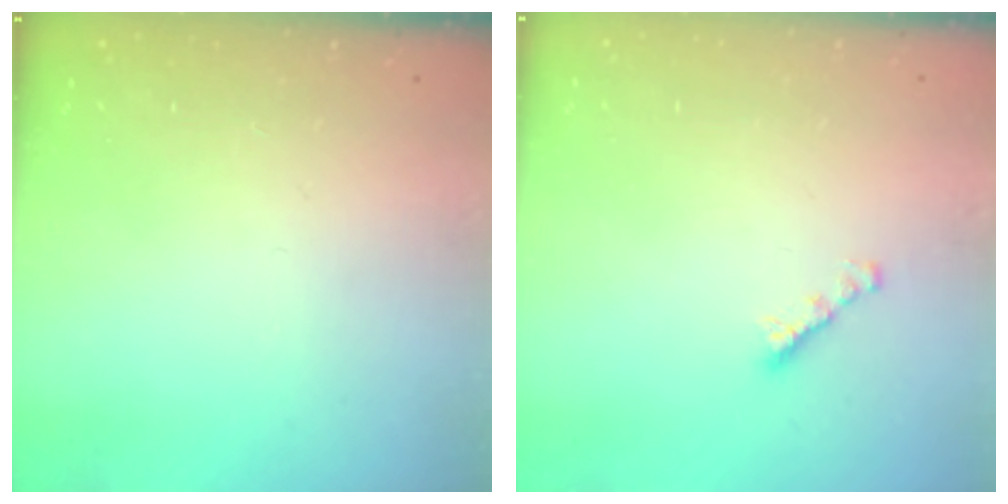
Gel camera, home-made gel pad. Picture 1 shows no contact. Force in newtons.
{"total": 2.7, "press": 2.6, "slide": 0.7}